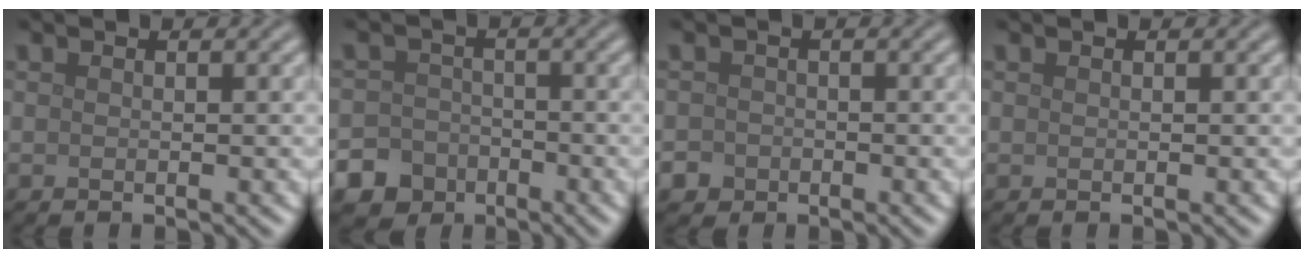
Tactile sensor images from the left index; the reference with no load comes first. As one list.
[{"total": 7.9, "force": [-4.9, 6.1, 1.0], "torque": [-0.007, -0.028, -0.099]}, {"total": 2.0, "force": [-1.1, 1.7, 0.2], "torque": [0.010, 0.003, -0.020]}, {"total": 0.0}]